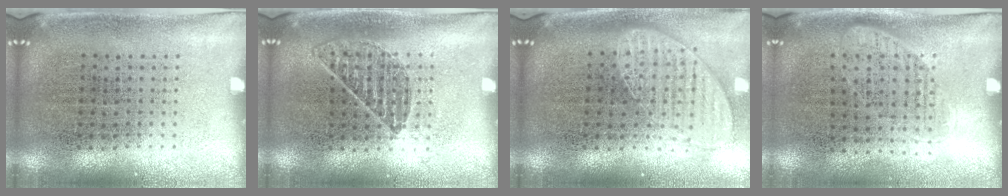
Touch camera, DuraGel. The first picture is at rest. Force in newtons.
{"total": 0.9, "press": 0.8, "slide": 0.3}
{"total": 1.4, "press": 1.2, "slide": 0.7}
{"total": 1.1, "press": 0.9, "slide": 0.6}